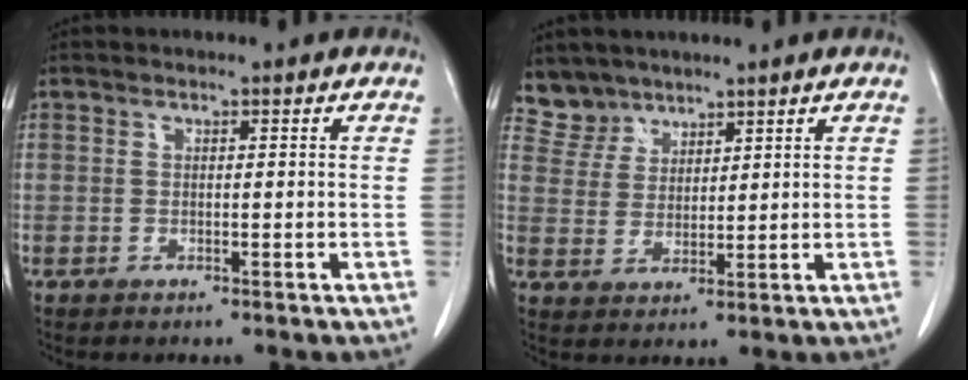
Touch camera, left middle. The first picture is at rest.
{"total": 4.4, "force": [3.9, 2.0, -0.6], "torque": [0.017, 0.002, 0.081]}